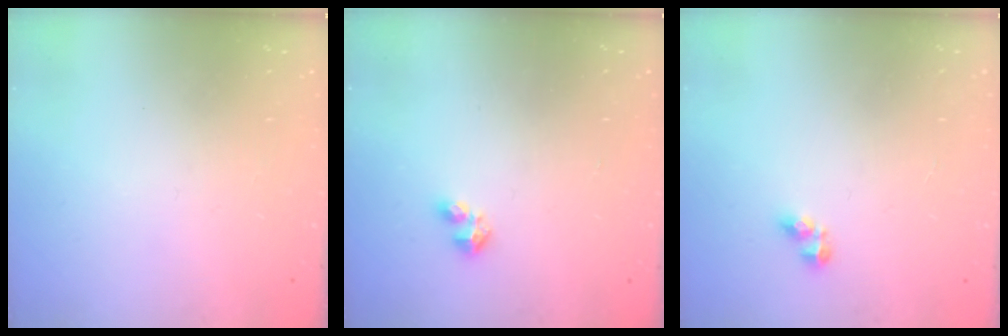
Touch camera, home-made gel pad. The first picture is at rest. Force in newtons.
{"total": 2.9, "press": 2.8, "slide": 0.6}
{"total": 3.9, "press": 3.9, "slide": 0.4}